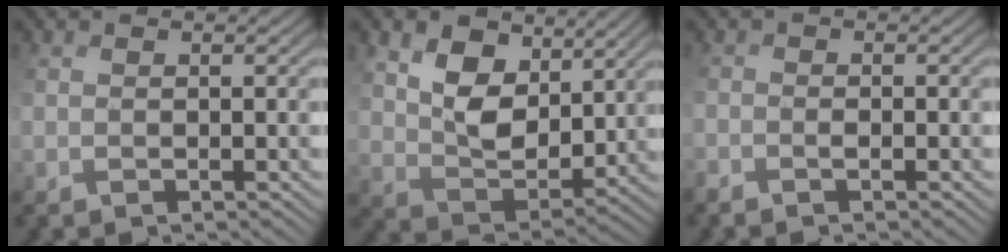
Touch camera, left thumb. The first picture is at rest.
{"total": 7.5, "force": [4.7, 4.4, 3.8], "torque": [-0.091, -0.004, 0.085]}
{"total": 1.1, "force": [-0.9, 0.0, 0.6], "torque": [-0.013, 0.004, -0.018]}